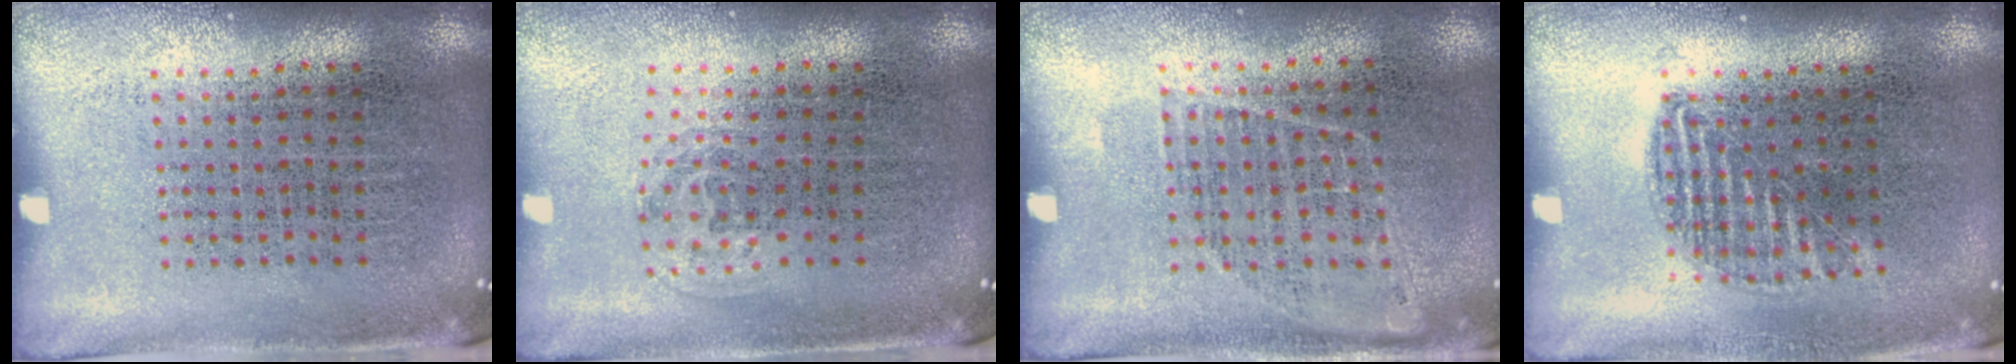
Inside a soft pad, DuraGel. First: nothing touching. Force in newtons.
{"total": 1.0, "press": 0.6, "slide": 0.7}
{"total": 0.9, "press": 0.8, "slide": 0.4}
{"total": 0.9, "press": 0.8, "slide": 0.5}